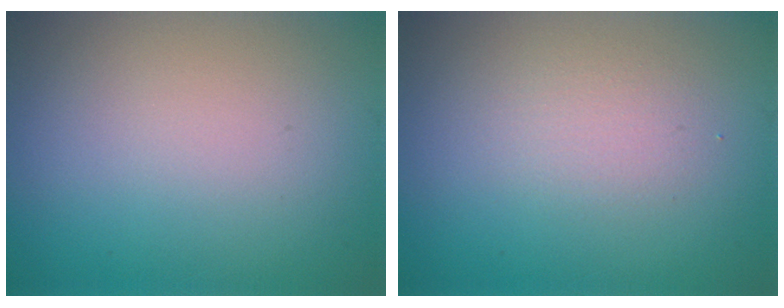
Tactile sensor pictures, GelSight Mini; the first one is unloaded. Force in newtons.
{"total": 1.6, "press": 1.6, "slide": 0.1}